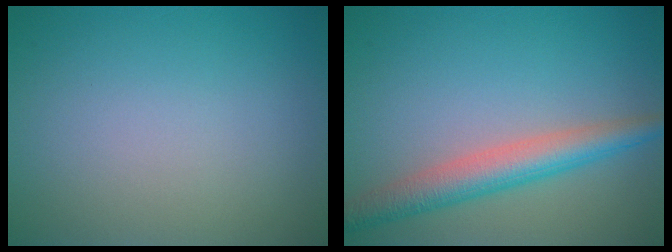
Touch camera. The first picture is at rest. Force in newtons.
{"total": 4.5, "press": 4.5, "slide": 0.2}